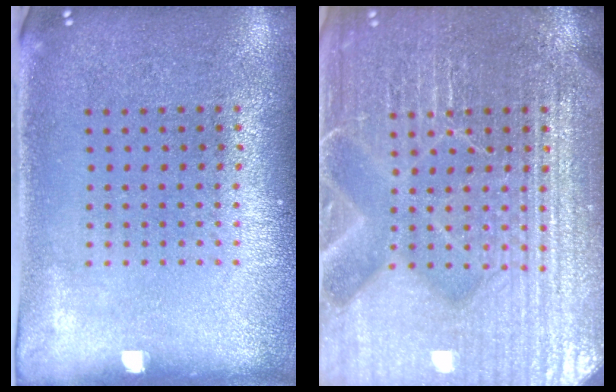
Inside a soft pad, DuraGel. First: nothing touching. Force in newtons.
{"total": 7.6, "press": 7.5, "slide": 1.0}